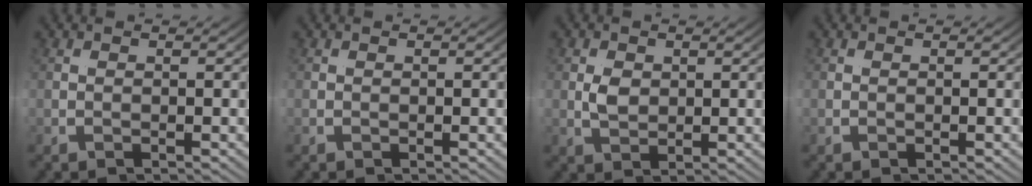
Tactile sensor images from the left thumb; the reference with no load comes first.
{"total": 0.0}
{"total": 1.9, "force": [0.7, 1.4, 1.1], "torque": [-0.032, -0.005, 0.013]}
{"total": 0.0}